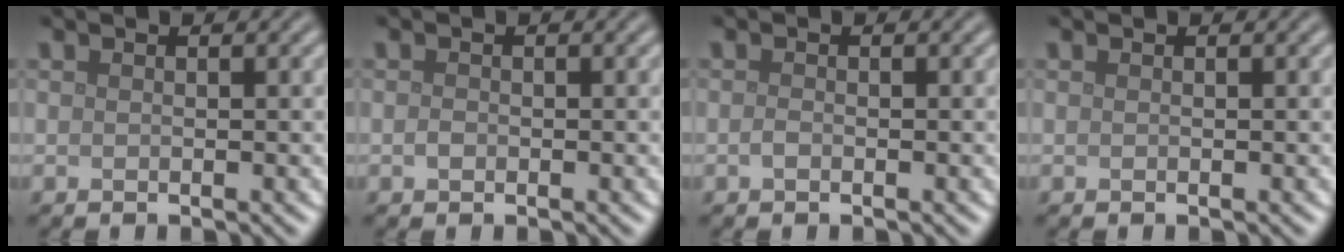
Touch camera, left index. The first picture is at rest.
{"total": 0.6, "force": [-0.2, 0.5, 0.4], "torque": [-0.007, -0.001, -0.005]}
{"total": 0.6, "force": [-0.3, 0.3, 0.4], "torque": [-0.010, -0.001, -0.006]}
{"total": 0.0}